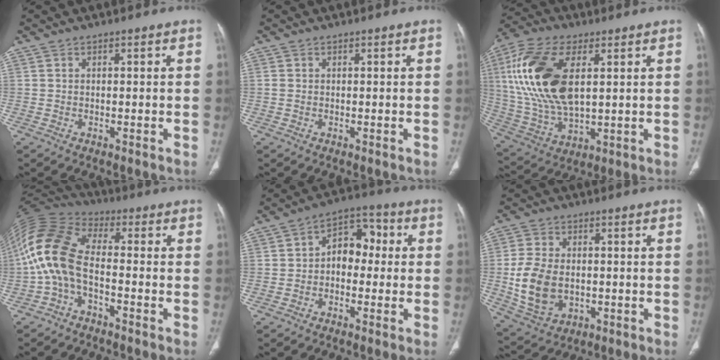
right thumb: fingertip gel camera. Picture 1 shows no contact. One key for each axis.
{"total": 0.7, "fx": 0.1, "fy": 0.6, "fz": 0.3, "tx": -0.007, "ty": 0.003, "tz": 0.003}
{"total": 21.0, "fx": 4.8, "fy": 10.8, "fz": 17.3, "tx": -0.363, "ty": -0.008, "tz": 0.092}
{"total": 13.0, "fx": -3.0, "fy": 7.2, "fz": 10.5, "tx": -0.227, "ty": 0.055, "tz": -0.069}
{"total": 8.4, "fx": 0.0, "fy": 5.9, "fz": 6.0, "tx": -0.057, "ty": 0.035, "tz": -0.013}
{"total": 11.8, "fx": -1.1, "fy": 8.3, "fz": 8.4, "tx": -0.156, "ty": -0.001, "tz": -0.009}